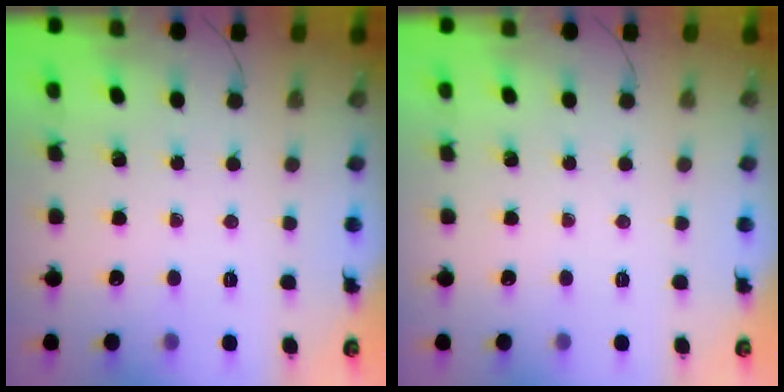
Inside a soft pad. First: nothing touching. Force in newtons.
{"total": 0.0}